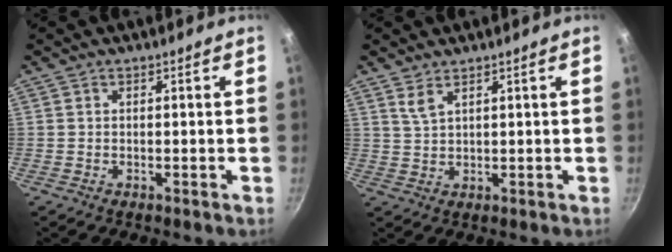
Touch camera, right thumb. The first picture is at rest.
{"total": 2.7, "force": [1.9, 0.9, 1.8], "torque": [-0.037, -0.013, 0.043]}